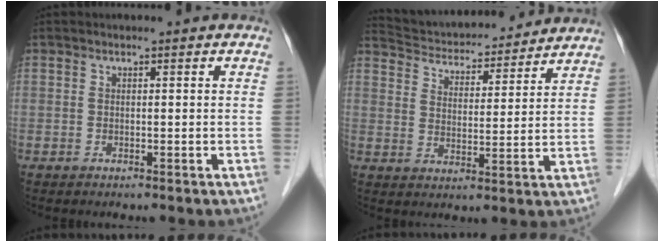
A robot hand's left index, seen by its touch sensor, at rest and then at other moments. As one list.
[{"total": 16.2, "force": [15.4, 3.1, 3.9], "torque": [-0.056, 0.017, 0.213]}]